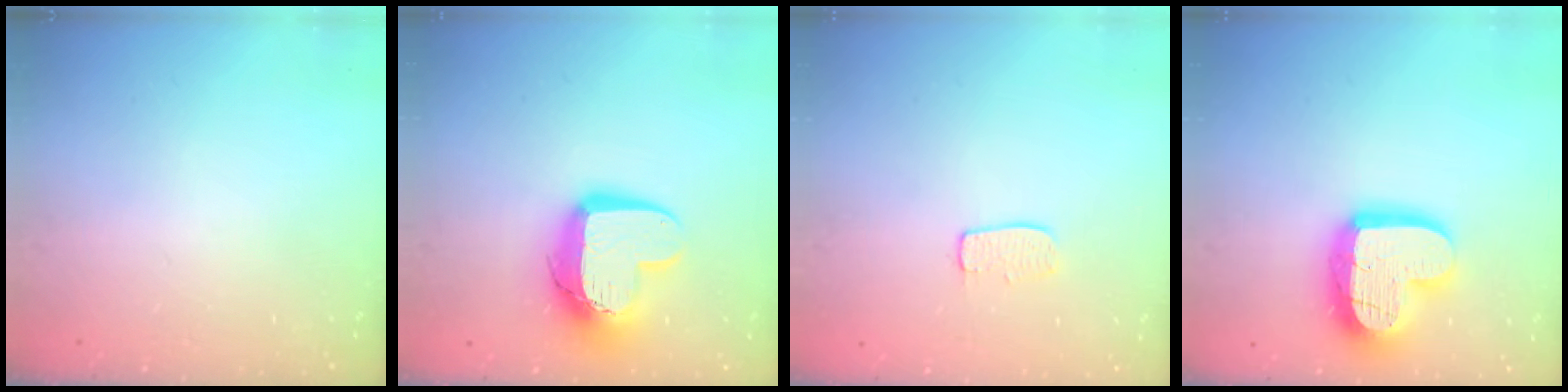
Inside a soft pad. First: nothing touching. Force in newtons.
{"total": 13.3, "press": 13.3, "slide": 1.4}
{"total": 5.2, "press": 5.2, "slide": 0.3}
{"total": 16.9, "press": 16.9, "slide": 1.4}